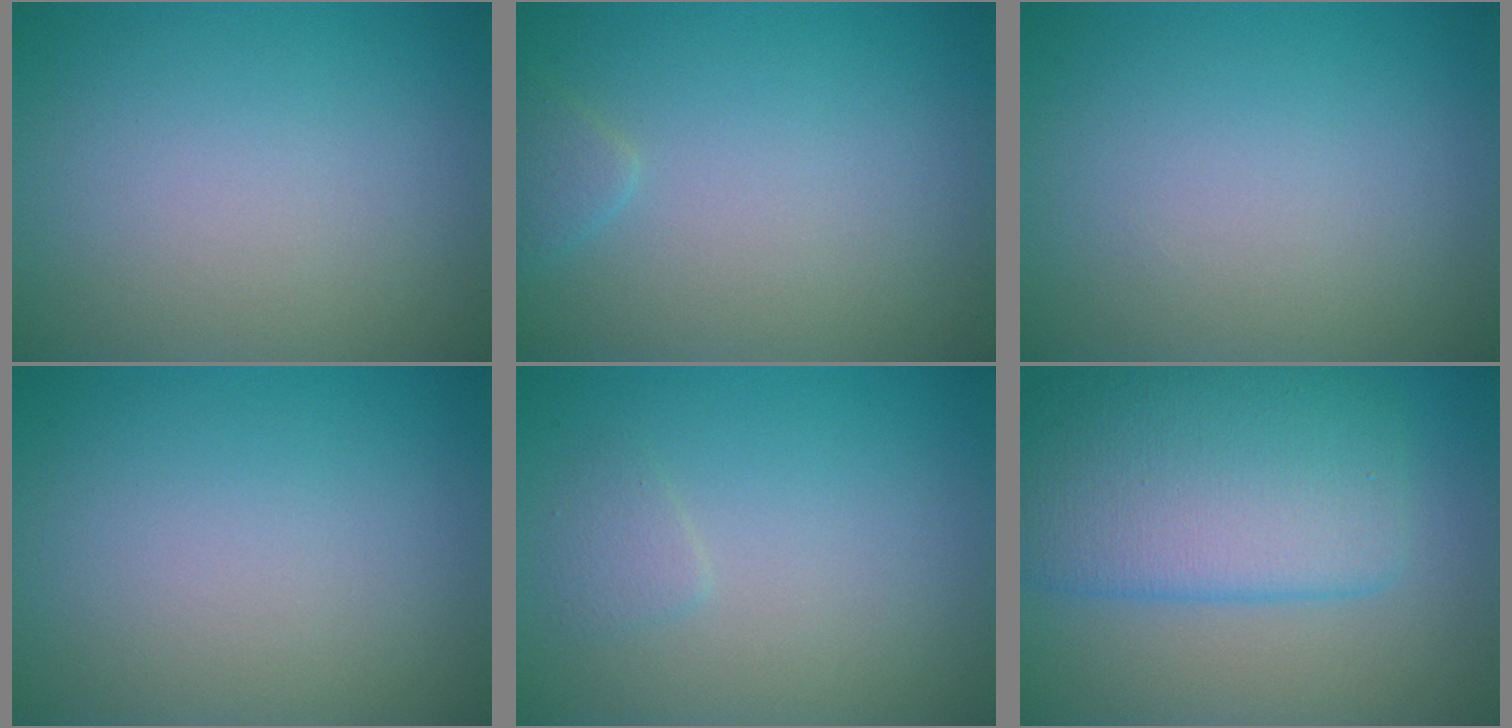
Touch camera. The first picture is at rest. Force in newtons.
{"total": 1.1, "press": 1.1, "slide": 0.1}
{"total": 0.0}
{"total": 0.0}
{"total": 1.0, "press": 1.0, "slide": 0.1}
{"total": 8.2, "press": 8.2, "slide": 0.1}